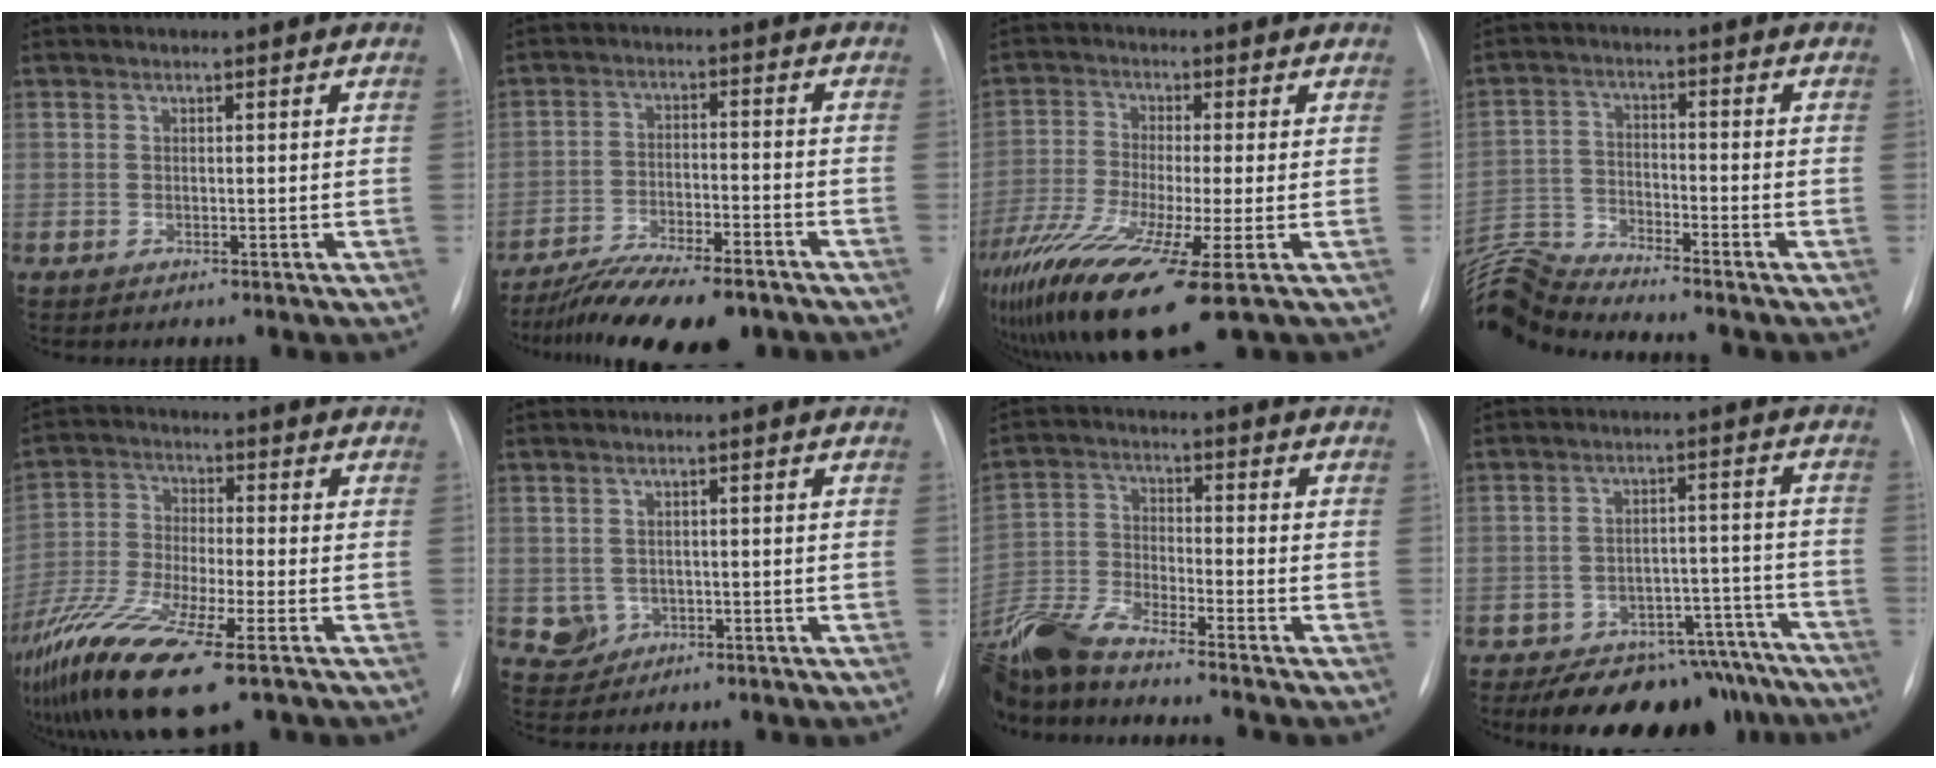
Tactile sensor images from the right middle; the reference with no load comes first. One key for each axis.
{"total": 14.1, "fx": -11.7, "fy": 3.1, "fz": 7.2, "tx": -0.121, "ty": -0.004, "tz": -0.185}
{"total": 16.4, "fx": -9.5, "fy": 1.7, "fz": 13.3, "tx": -0.278, "ty": -0.052, "tz": -0.170}
{"total": 9.0, "fx": -8.7, "fy": -2.0, "fz": 0.5, "tx": -0.024, "ty": 0.003, "tz": -0.174}
{"total": 17.2, "fx": -10.4, "fy": 3.3, "fz": 13.3, "tx": -0.299, "ty": -0.044, "tz": -0.190}
{"total": 3.3, "fx": -0.7, "fy": 3.1, "fz": 0.7, "tx": -0.009, "ty": 0.003, "tz": -0.002}
{"total": 13.3, "fx": -11.8, "fy": 0.1, "fz": 6.1, "tx": -0.136, "ty": -0.018, "tz": -0.227}
{"total": 16.7, "fx": -14.4, "fy": 7.1, "fz": 4.6, "tx": -0.029, "ty": 0.044, "tz": -0.187}